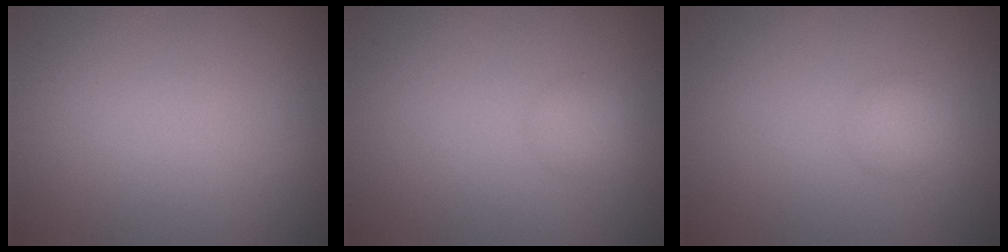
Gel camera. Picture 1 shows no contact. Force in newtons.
{"total": 1.4, "press": 1.4, "slide": 0.0}
{"total": 1.6, "press": 1.6, "slide": 0.0}